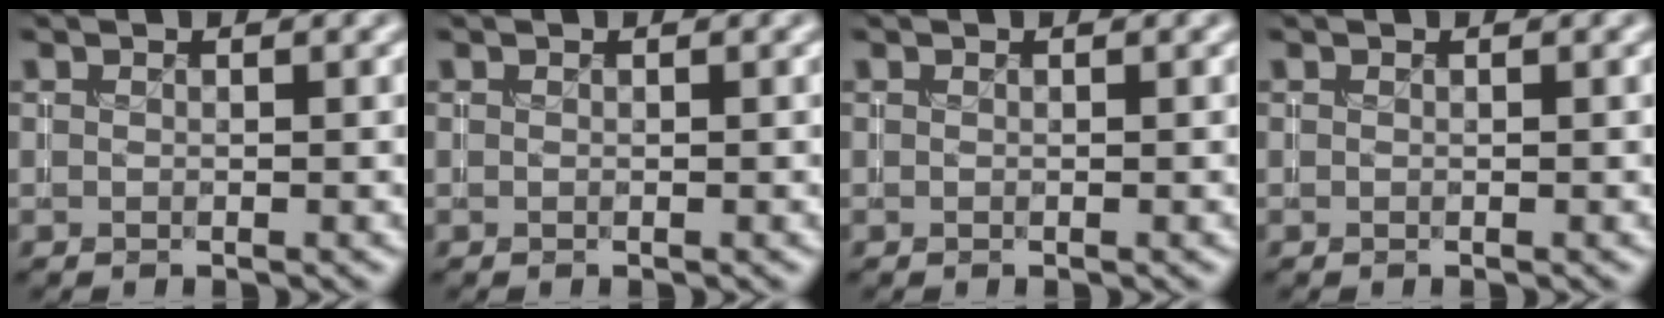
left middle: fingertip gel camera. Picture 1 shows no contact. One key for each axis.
{"total": 0.0}
{"total": 0.0}
{"total": 0.0}